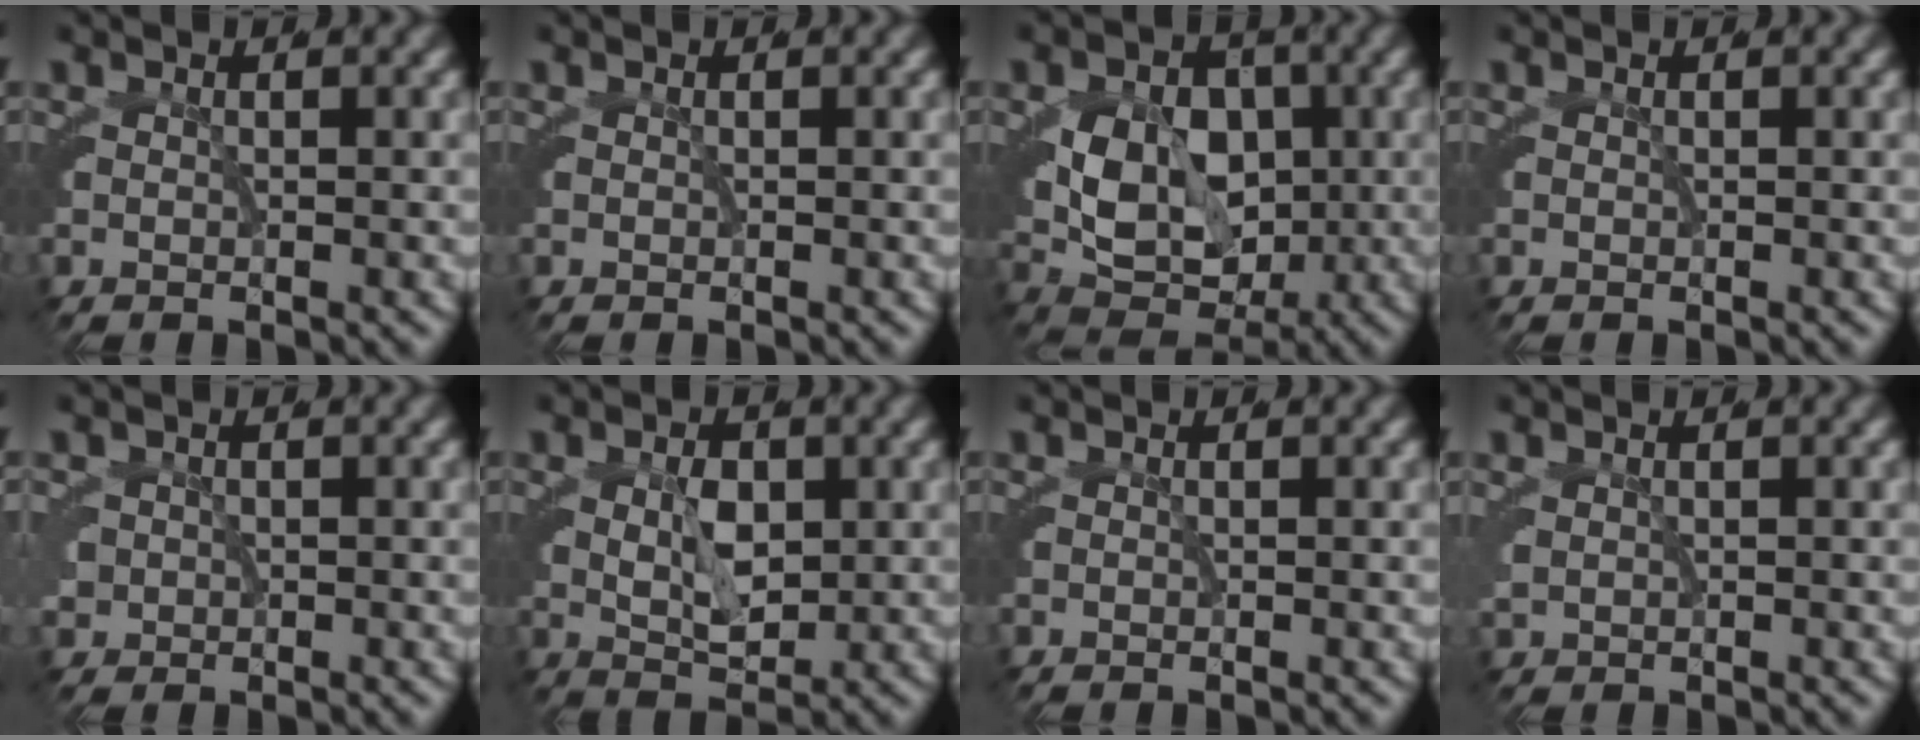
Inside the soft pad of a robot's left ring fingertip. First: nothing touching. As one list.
[{"total": 0.0}, {"total": 10.2, "force": [-0.1, 8.0, 6.3], "torque": [-0.109, -0.026, 0.004]}, {"total": 0.0}, {"total": 2.1, "force": [-0.2, 2.1, 0.4], "torque": [-0.027, -0.016, 0.003]}, {"total": 3.8, "force": [0.1, 2.2, 3.1], "torque": [-0.050, -0.017, 0.013]}, {"total": 0.0}, {"total": 0.6, "force": [0.3, 0.5, 0.2], "torque": [-0.008, -0.005, 0.013]}]